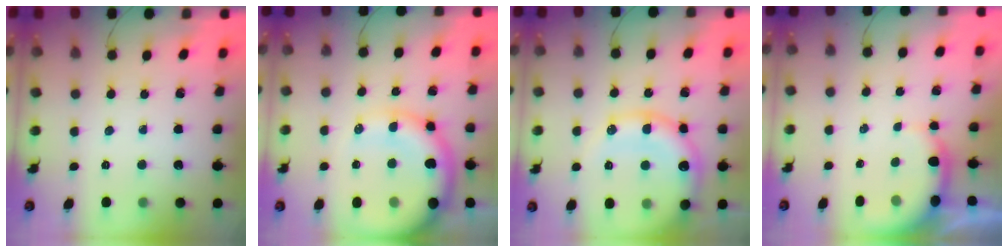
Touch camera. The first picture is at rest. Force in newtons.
{"total": 16.3, "press": 16.0, "slide": 3.1}
{"total": 20.2, "press": 19.9, "slide": 3.5}
{"total": 4.8, "press": 4.8, "slide": 0.7}